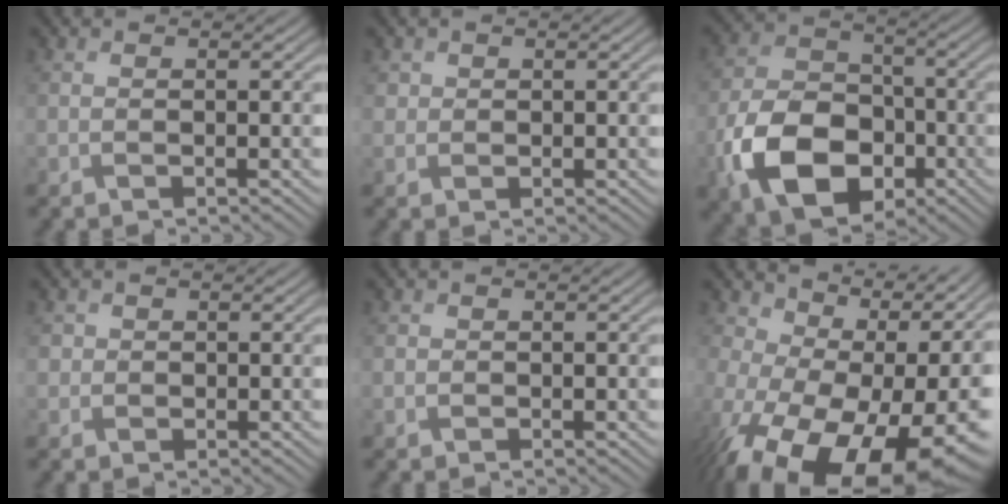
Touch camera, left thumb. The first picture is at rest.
{"total": 1.4, "force": [0.7, 1.1, 0.2], "torque": [-0.006, -0.003, 0.015]}
{"total": 12.7, "force": [-5.1, 8.7, 7.8], "torque": [-0.183, -0.019, -0.104]}
{"total": 1.4, "force": [0.3, 1.3, 0.1], "torque": [-0.001, -0.004, 0.006]}
{"total": 0.5, "force": [0.2, 0.5, 0.0], "torque": [0.001, -0.002, 0.003]}
{"total": 19.9, "force": [-4.1, 13.5, 14.0], "torque": [-0.224, -0.057, -0.027]}